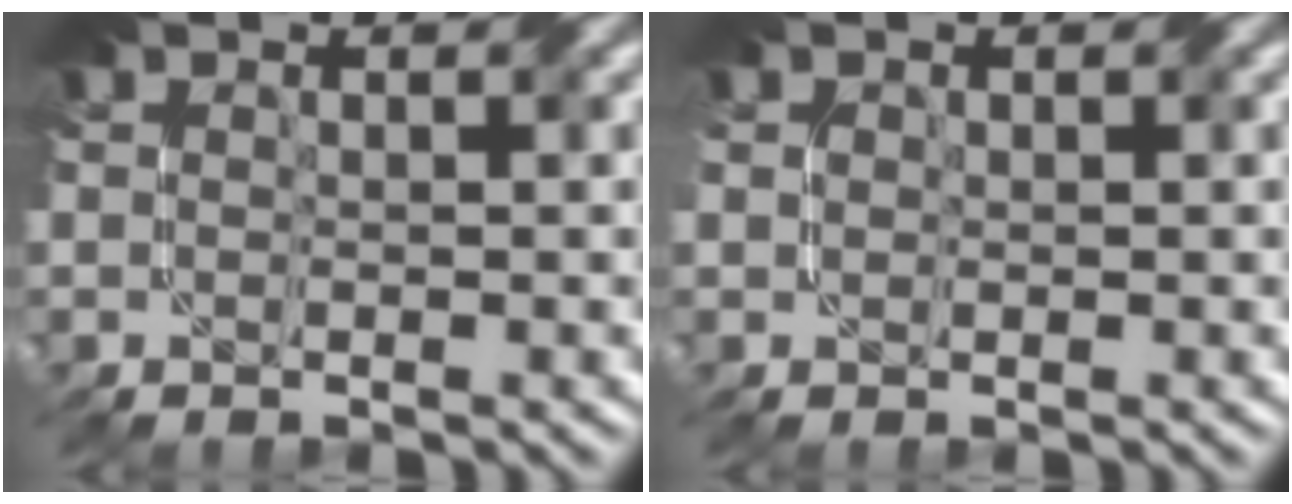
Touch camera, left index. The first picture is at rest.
{"total": 0.7, "force": [0.0, 0.6, 0.2], "torque": [-0.003, 0.000, 0.001]}